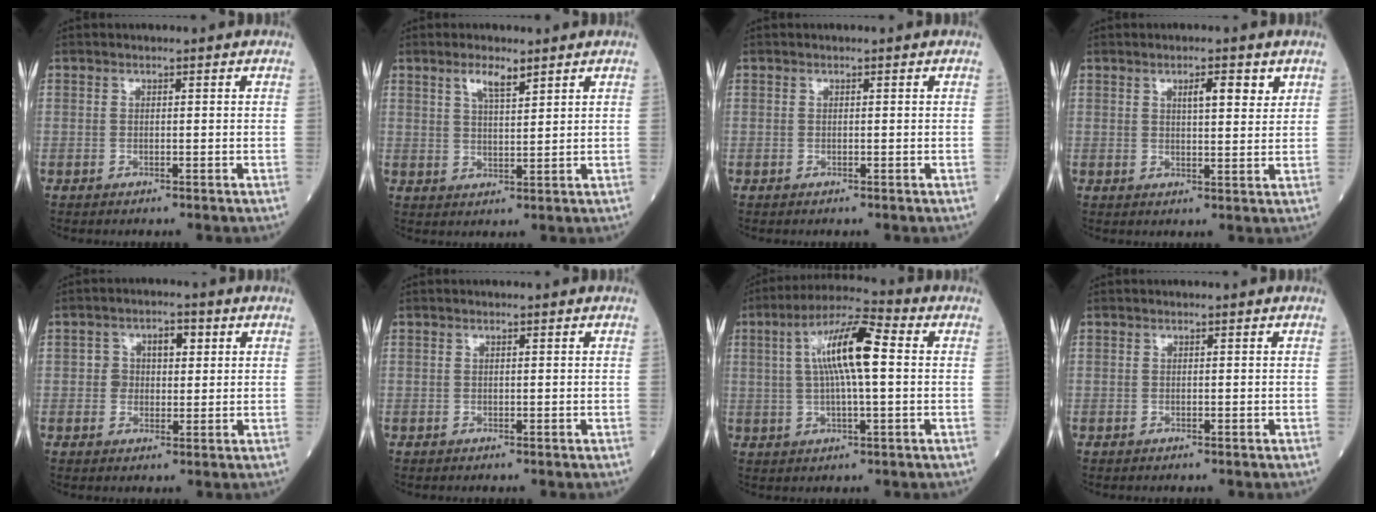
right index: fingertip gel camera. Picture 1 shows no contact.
{"total": 3.8, "force": [2.6, 0.7, 2.7], "torque": [-0.052, 0.002, 0.049]}
{"total": 0.0}
{"total": 4.1, "force": [2.2, 1.0, 3.4], "torque": [-0.051, 0.000, 0.033]}
{"total": 4.5, "force": [1.1, 3.2, 3.0], "torque": [-0.041, 0.018, 0.019]}
{"total": 0.0}
{"total": 11.2, "force": [1.7, 1.7, 10.9], "torque": [-0.201, 0.022, 0.027]}
{"total": 0.0}